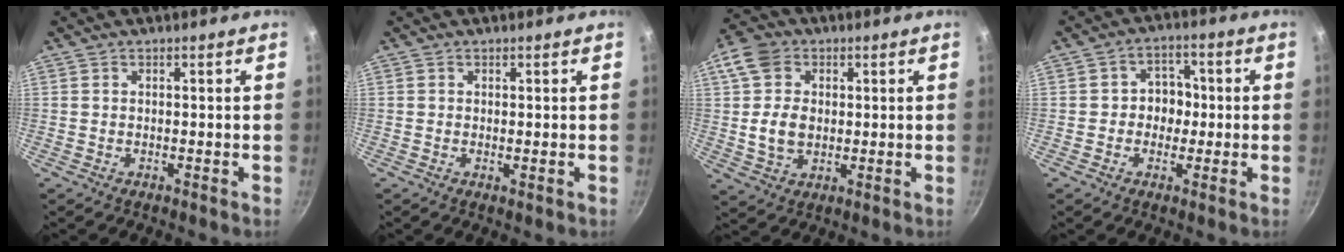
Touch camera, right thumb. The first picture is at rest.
{"total": 0.6, "force": [0.1, 0.2, 0.6], "torque": [-0.010, -0.005, 0.000]}
{"total": 9.9, "force": [1.0, 7.6, 6.2], "torque": [-0.088, 0.001, 0.012]}
{"total": 6.0, "force": [-0.3, 5.2, 3.0], "torque": [0.004, 0.012, -0.012]}